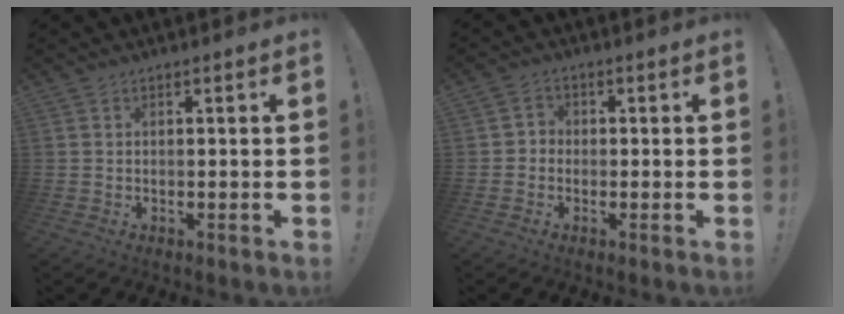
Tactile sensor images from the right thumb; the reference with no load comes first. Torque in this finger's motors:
{"motor_torque": [0.52, 0.41, -0.08, 0.16, -0.03]}